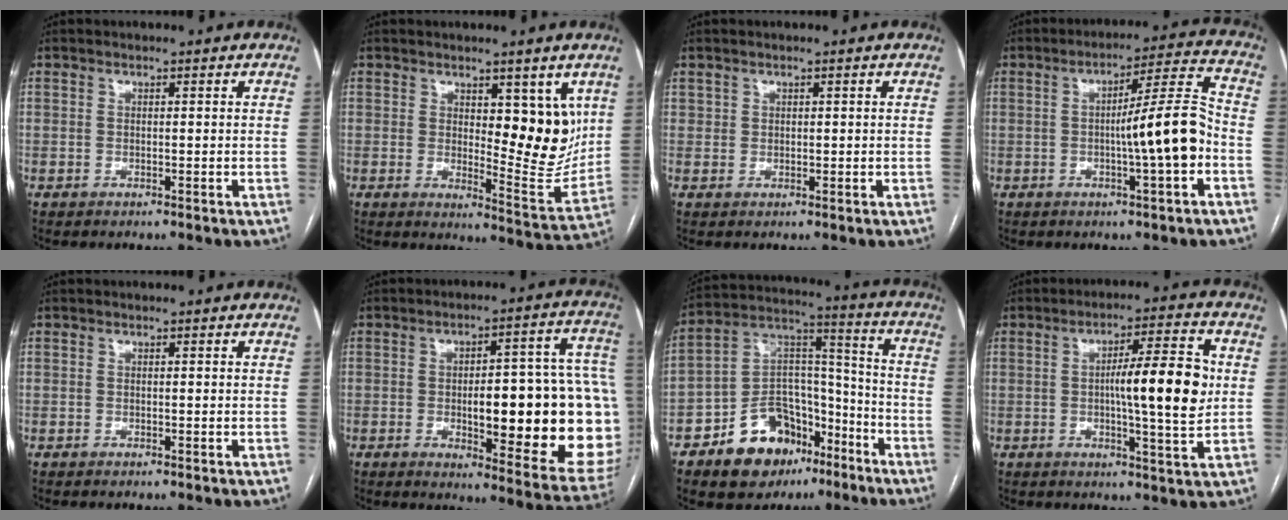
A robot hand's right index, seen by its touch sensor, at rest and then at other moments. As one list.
[{"total": 10.1, "force": [3.5, 3.7, 8.8], "torque": [-0.106, -0.016, 0.059]}, {"total": 1.2, "force": [0.7, 1.0, 0.2], "torque": [0.007, 0.000, 0.009]}, {"total": 10.9, "force": [-2.1, 0.0, 10.7], "torque": [-0.160, 0.015, -0.036]}, {"total": 0.0}, {"total": 25.8, "force": [-2.5, 6.0, 25.0], "torque": [-0.232, 0.025, -0.015]}, {"total": 16.2, "force": [-9.6, 10.0, 8.3], "torque": [-0.132, 0.055, -0.150]}, {"total": 11.9, "force": [0.6, 1.5, 11.8], "torque": [-0.176, 0.009, 0.007]}]